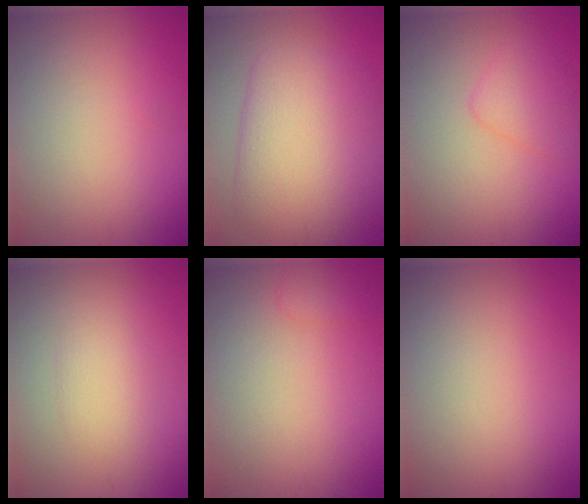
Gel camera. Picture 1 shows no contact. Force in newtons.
{"total": 8.6, "press": 8.6, "slide": 0.3}
{"total": 2.7, "press": 2.7, "slide": 0.0}
{"total": 1.8, "press": 1.8, "slide": 0.1}
{"total": 1.3, "press": 1.3, "slide": 0.1}
{"total": 0.0}